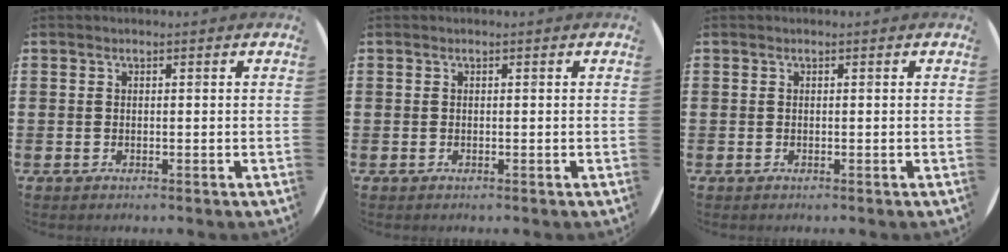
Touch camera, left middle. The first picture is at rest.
{"total": 0.0}
{"total": 0.0}